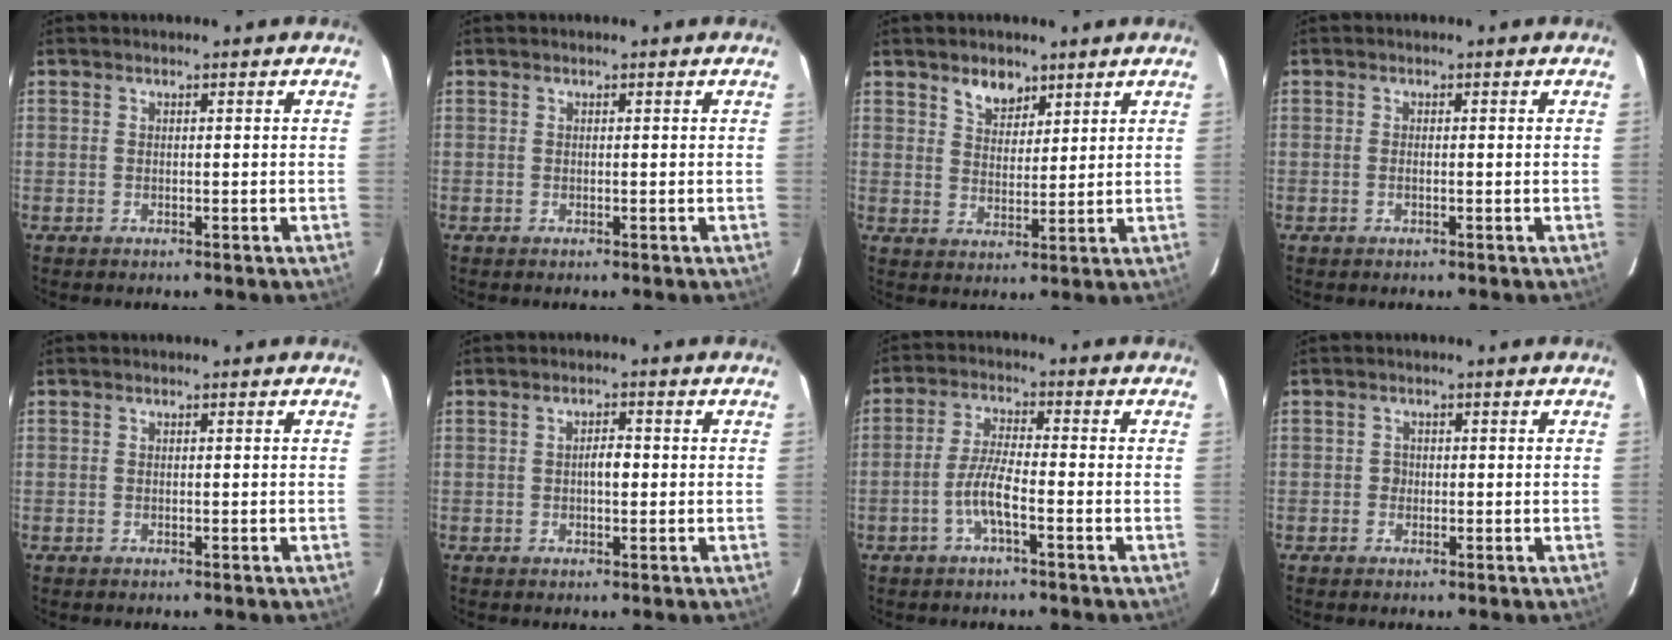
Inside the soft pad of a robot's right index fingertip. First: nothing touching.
{"total": 0.0}
{"total": 5.1, "force": [3.5, 2.9, 2.1], "torque": [-0.028, 0.001, 0.063]}
{"total": 0.8, "force": [-0.3, 0.2, 0.8], "torque": [-0.017, 0.001, -0.006]}
{"total": 0.0}
{"total": 2.4, "force": [0.0, 1.0, 2.1], "torque": [-0.036, 0.006, -0.001]}
{"total": 5.2, "force": [-2.5, 0.7, 4.5], "torque": [-0.097, 0.003, -0.047]}
{"total": 1.1, "force": [-0.4, 1.0, 0.1], "torque": [0.001, 0.002, -0.005]}